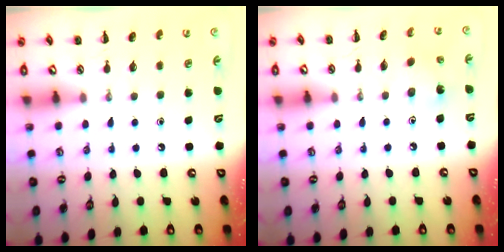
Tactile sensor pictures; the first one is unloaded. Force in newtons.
{"total": 2.1, "press": 1.9, "slide": 0.9}